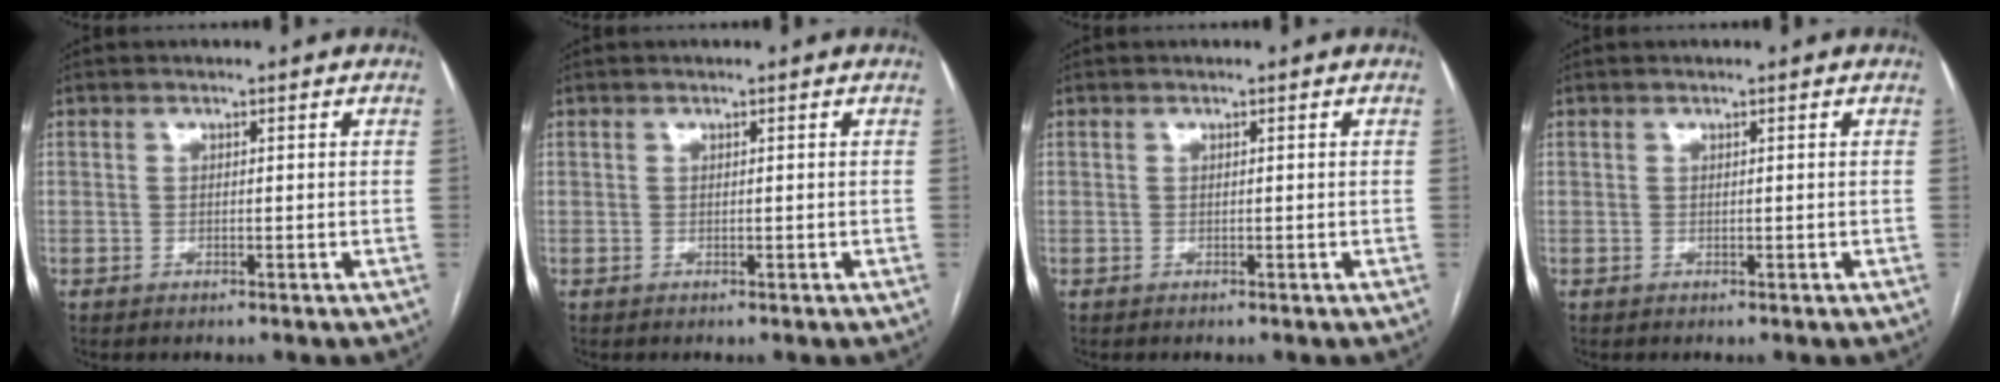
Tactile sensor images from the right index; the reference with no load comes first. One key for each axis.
{"total": 0.0}
{"total": 0.0}
{"total": 0.0}